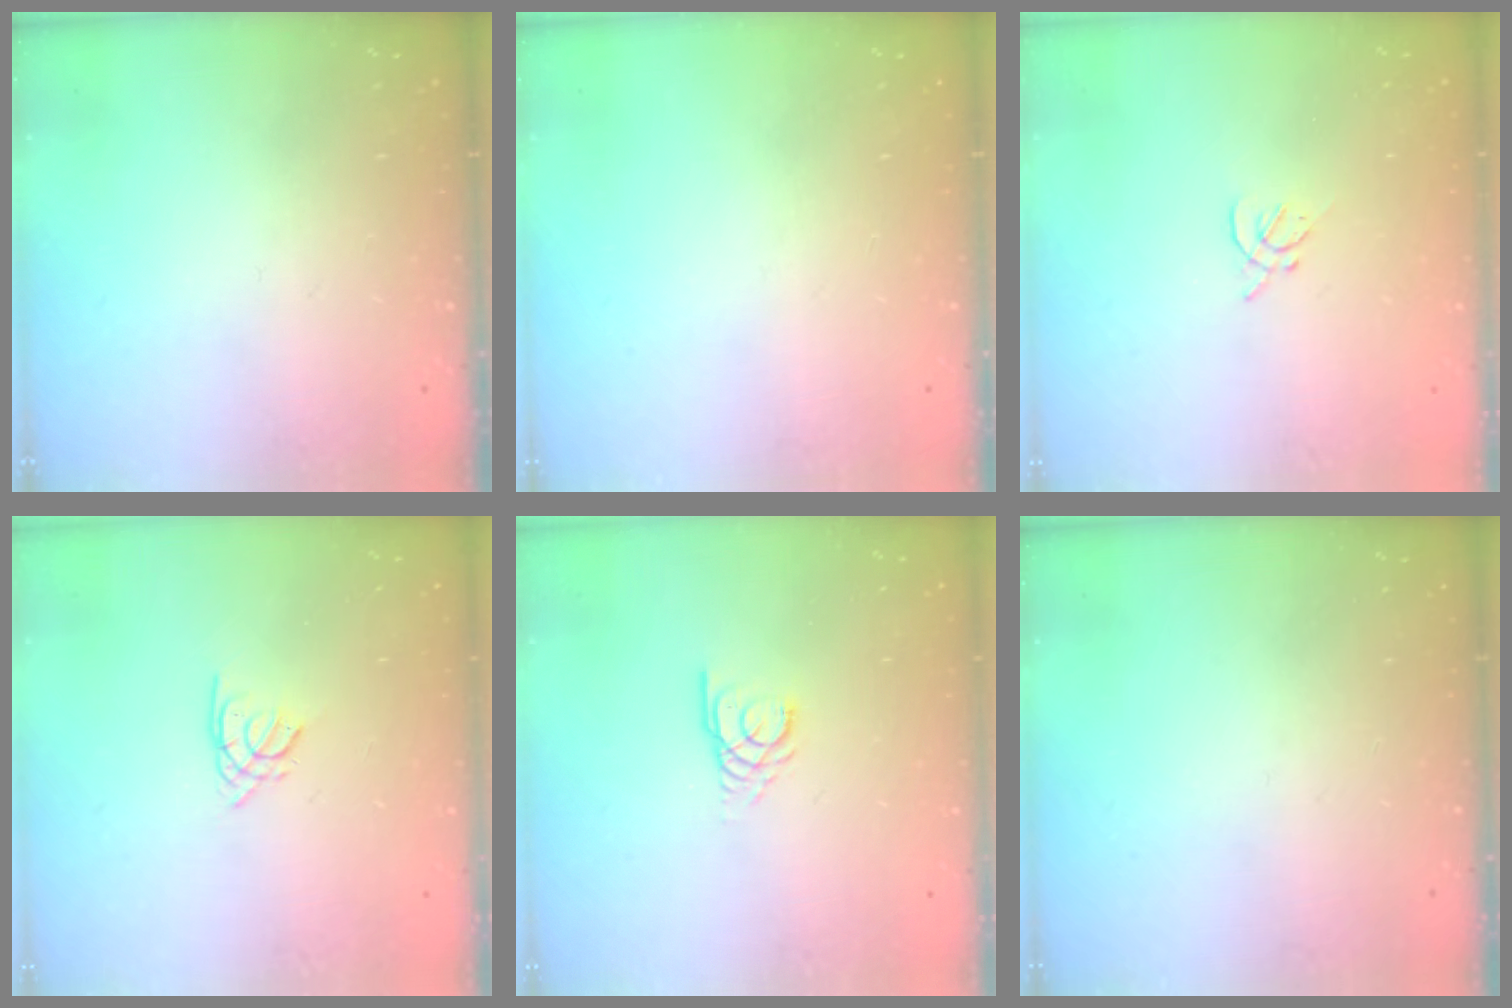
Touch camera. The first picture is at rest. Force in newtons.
{"total": 0.0}
{"total": 1.6, "press": 1.5, "slide": 0.5}
{"total": 1.3, "press": 1.3, "slide": 0.4}
{"total": 3.0, "press": 3.0, "slide": 0.4}
{"total": 0.0}